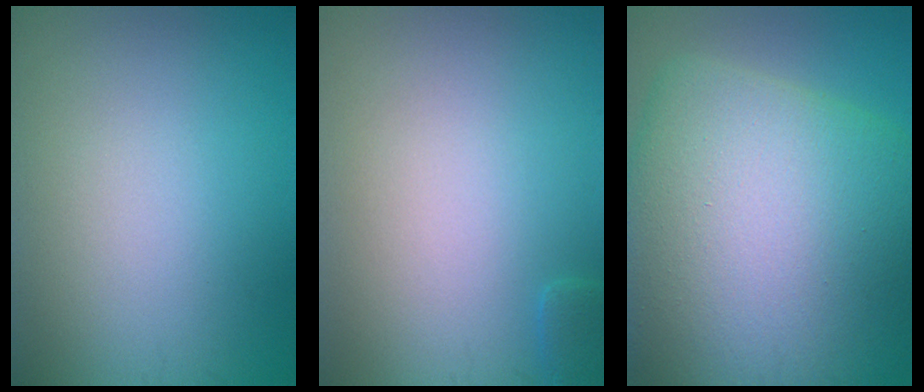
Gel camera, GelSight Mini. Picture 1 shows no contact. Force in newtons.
{"total": 1.1, "press": 1.0, "slide": 0.1}
{"total": 16.8, "press": 16.8, "slide": 0.9}